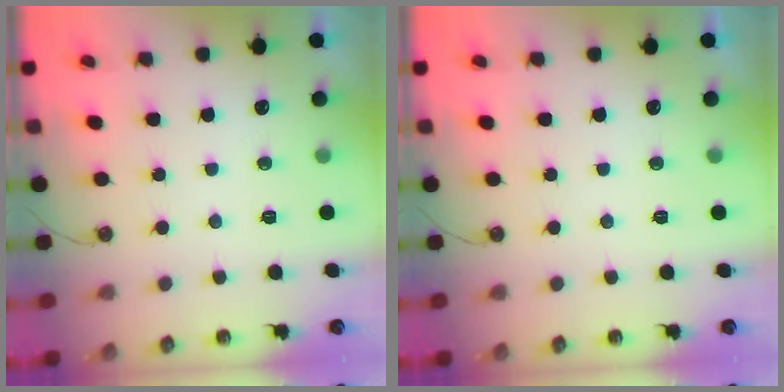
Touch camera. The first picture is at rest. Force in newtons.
{"total": 0.0}